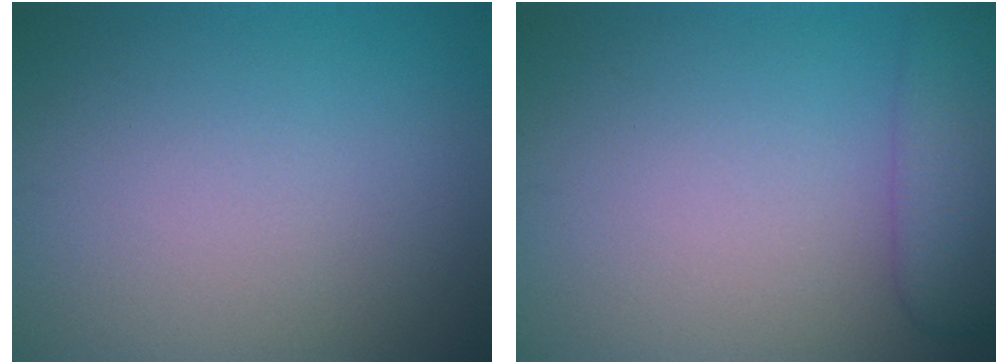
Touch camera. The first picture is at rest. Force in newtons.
{"total": 3.5, "press": 3.5, "slide": 0.3}